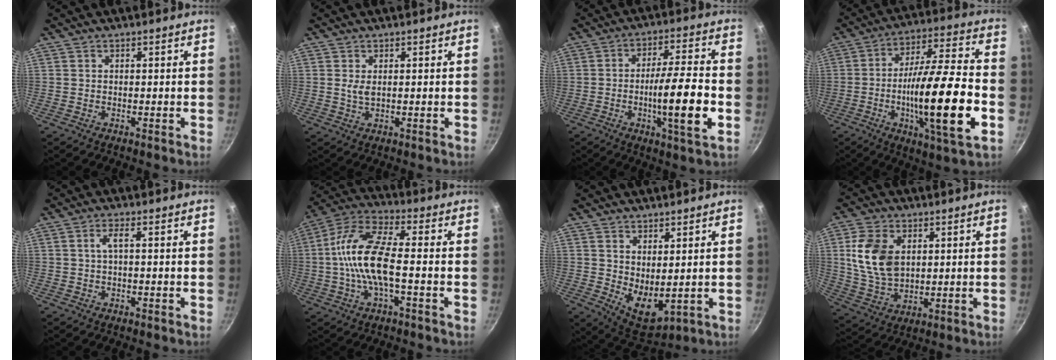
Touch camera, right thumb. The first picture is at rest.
{"total": 2.1, "force": [0.5, 0.9, 1.8], "torque": [-0.035, -0.005, 0.011]}
{"total": 13.3, "force": [-3.1, 2.0, 12.8], "torque": [-0.202, 0.018, -0.053]}
{"total": 22.0, "force": [-5.2, 4.4, 20.9], "torque": [-0.342, 0.025, -0.088]}
{"total": 2.1, "force": [0.1, 0.4, 2.1], "torque": [-0.044, 0.007, 0.004]}
{"total": 13.3, "force": [-1.3, 4.7, 12.4], "torque": [-0.249, 0.033, -0.041]}
{"total": 7.4, "force": [2.3, 3.8, 6.0], "torque": [-0.080, -0.039, 0.054]}
{"total": 12.1, "force": [2.8, 8.1, 8.6], "torque": [-0.152, -0.019, 0.061]}